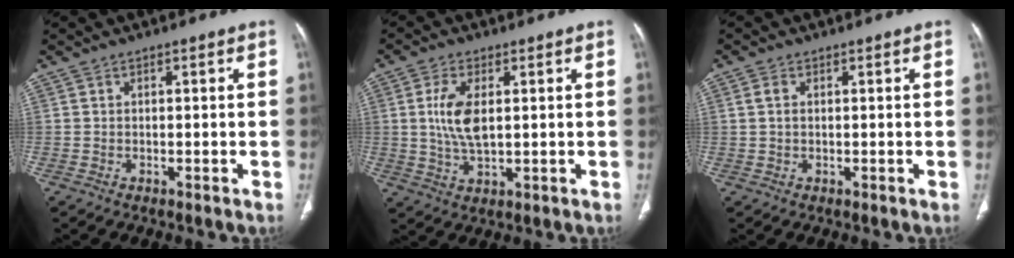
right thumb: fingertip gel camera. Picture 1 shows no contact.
{"total": 7.6, "force": [1.2, 3.6, 6.6], "torque": [-0.140, -0.007, 0.025]}
{"total": 1.9, "force": [0.4, 1.2, 1.4], "torque": [-0.035, 0.005, 0.010]}